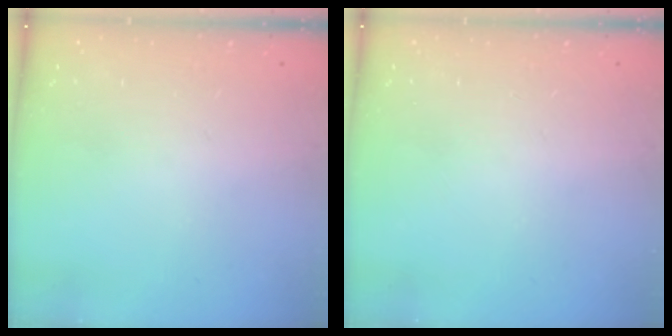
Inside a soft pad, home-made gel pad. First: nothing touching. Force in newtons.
{"total": 0.0}